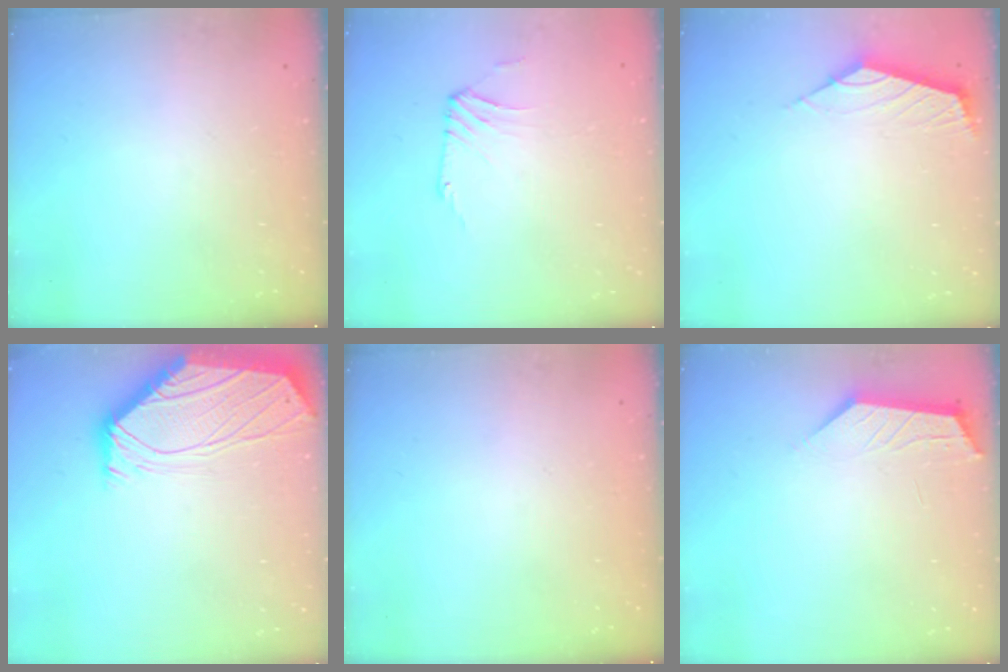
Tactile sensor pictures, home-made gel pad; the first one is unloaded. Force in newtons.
{"total": 0.6, "press": 0.4, "slide": 0.5}
{"total": 2.4, "press": 2.3, "slide": 0.6}
{"total": 0.0}
{"total": 0.0}
{"total": 2.1, "press": 2.1, "slide": 0.3}